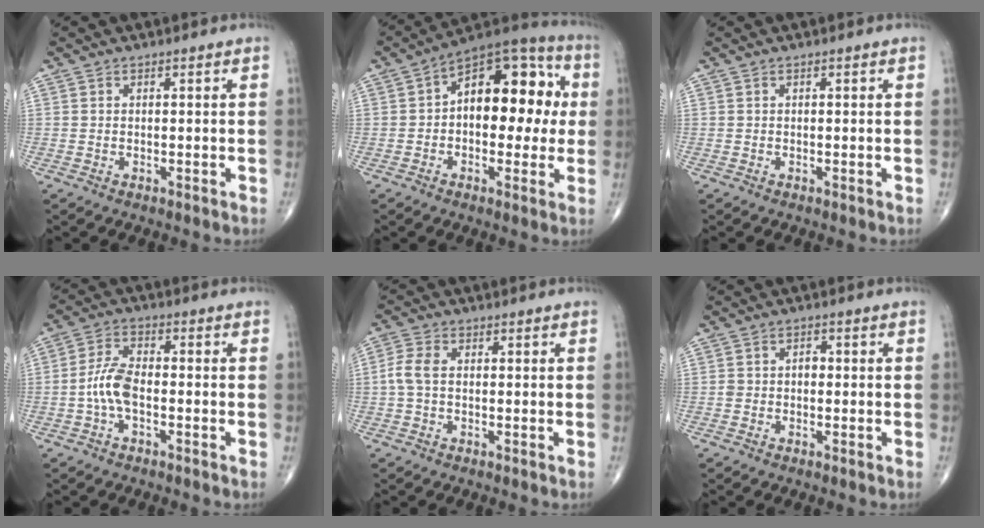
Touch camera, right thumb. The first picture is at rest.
{"total": 17.6, "force": [1.5, 10.2, 14.3], "torque": [-0.160, 0.040, 0.012]}
{"total": 0.0}
{"total": 6.2, "force": [-1.6, 3.0, 5.3], "torque": [-0.113, 0.020, -0.035]}
{"total": 4.0, "force": [0.0, 2.5, 3.2], "torque": [-0.077, 0.010, -0.007]}
{"total": 2.0, "force": [-0.3, 1.6, 1.2], "torque": [-0.013, 0.009, -0.009]}